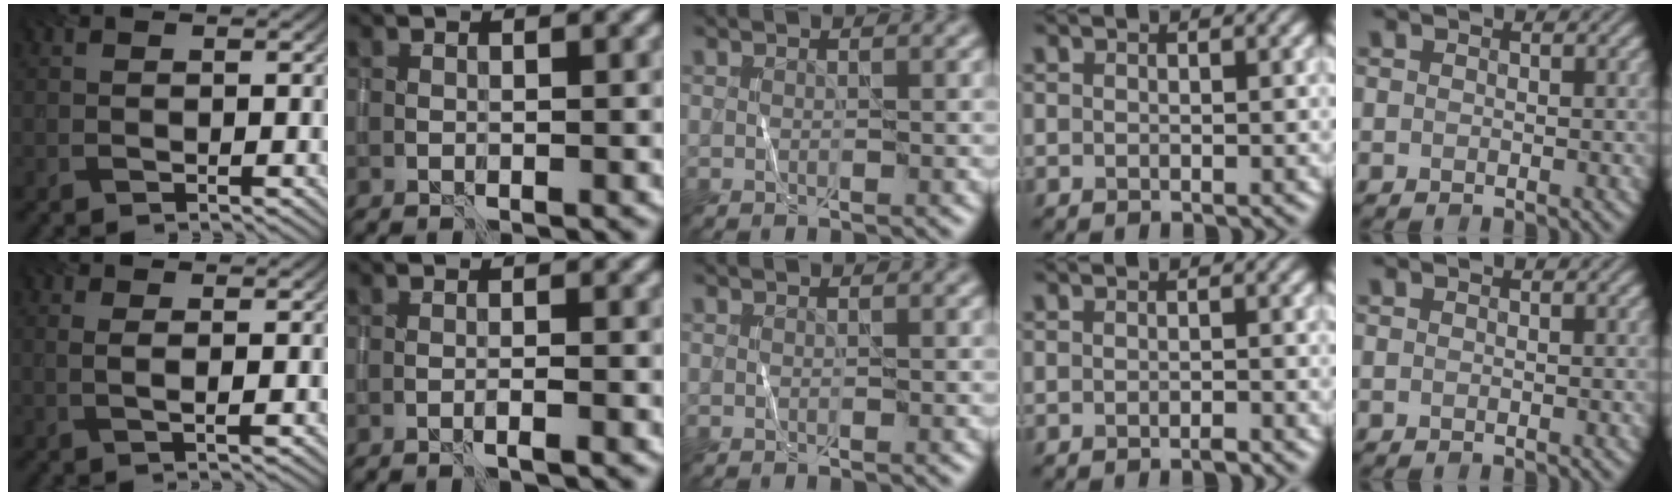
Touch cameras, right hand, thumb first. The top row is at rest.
{"thumb": {"total": 1.9, "force": [0.4, 0.3, 1.9], "torque": [-0.039, 0.002, 0.006]}, "index": {"total": 0.9, "force": [-0.5, 0.1, 0.7], "torque": [-0.007, 0.002, -0.013]}, "ring": {"total": 0.7, "force": [-0.6, 0.1, 0.5], "torque": [-0.007, 0.001, -0.010]}}